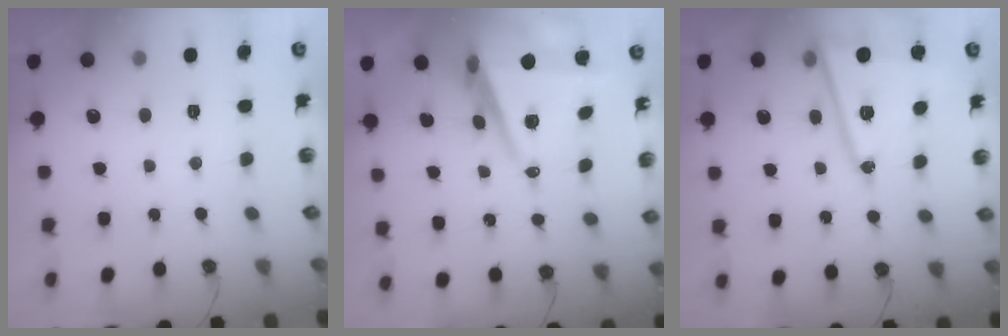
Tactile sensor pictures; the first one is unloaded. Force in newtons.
{"total": 8.7, "press": 7.5, "slide": 4.3}
{"total": 16.1, "press": 16.1, "slide": 1.2}